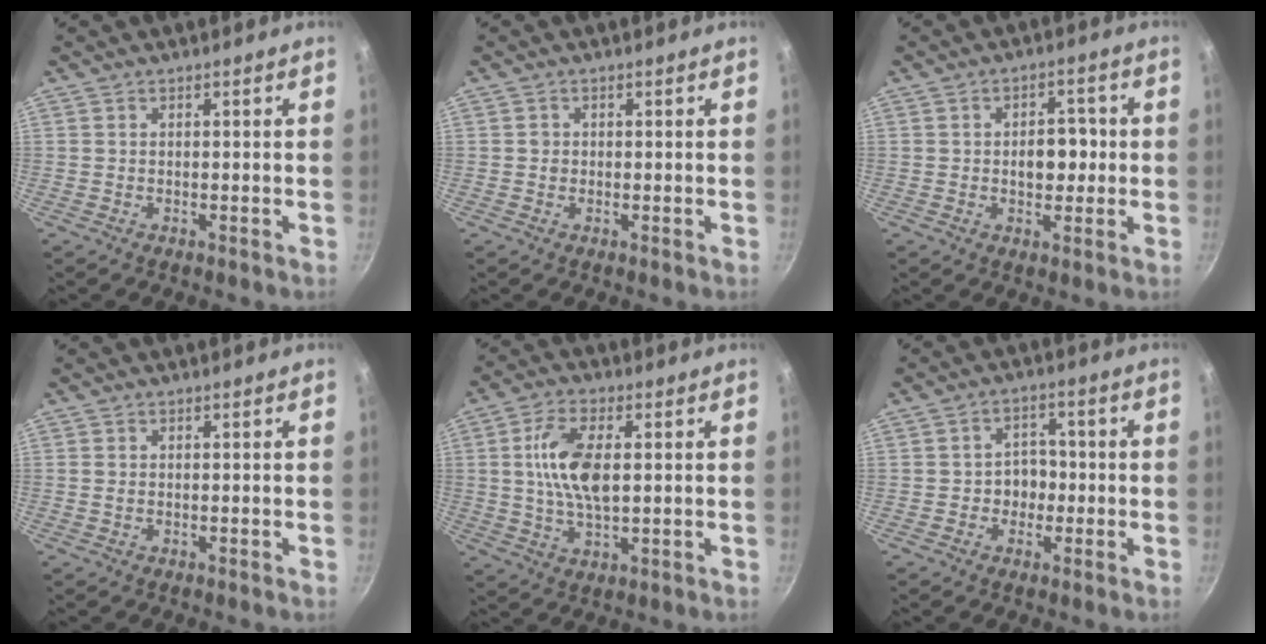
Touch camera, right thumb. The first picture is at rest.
{"total": 1.1, "force": [0.0, 1.0, 0.4], "torque": [-0.002, 0.003, 0.000]}
{"total": 6.2, "force": [-0.1, 4.0, 4.7], "torque": [-0.042, 0.010, -0.003]}
{"total": 0.7, "force": [0.1, 0.4, 0.5], "torque": [-0.015, 0.002, 0.004]}
{"total": 11.2, "force": [1.5, 5.2, 9.8], "torque": [-0.194, -0.002, 0.030]}
{"total": 5.0, "force": [-0.9, 4.1, 2.7], "torque": [-0.010, 0.015, -0.023]}